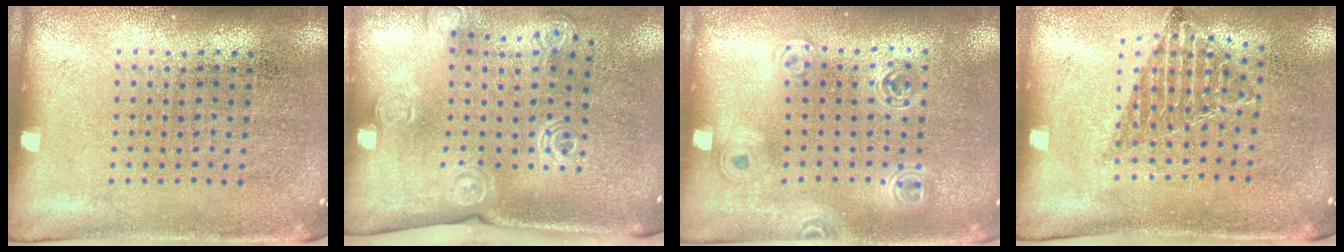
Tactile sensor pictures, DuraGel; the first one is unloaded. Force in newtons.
{"total": 1.9, "press": 1.5, "slide": 1.3}
{"total": 1.4, "press": 1.3, "slide": 0.6}
{"total": 0.9, "press": 0.8, "slide": 0.2}